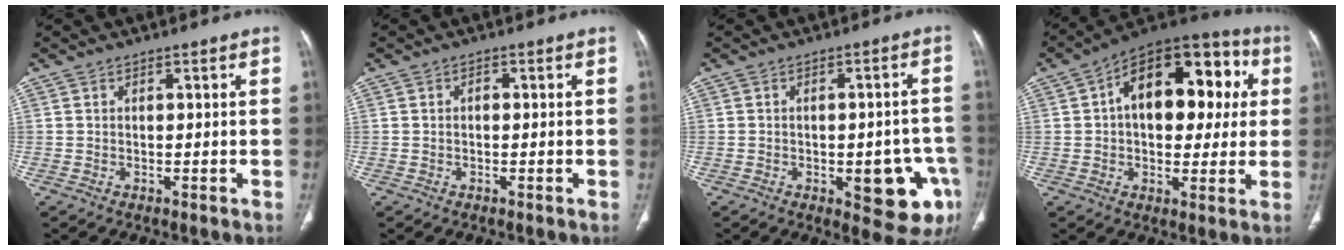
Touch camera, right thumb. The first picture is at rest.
{"total": 1.1, "force": [0.0, 0.7, 0.8], "torque": [-0.012, 0.006, 0.000]}
{"total": 12.1, "force": [-4.3, 5.1, 10.1], "torque": [-0.096, 0.018, -0.040]}
{"total": 21.7, "force": [4.3, 12.6, 17.2], "torque": [-0.203, 0.034, 0.053]}